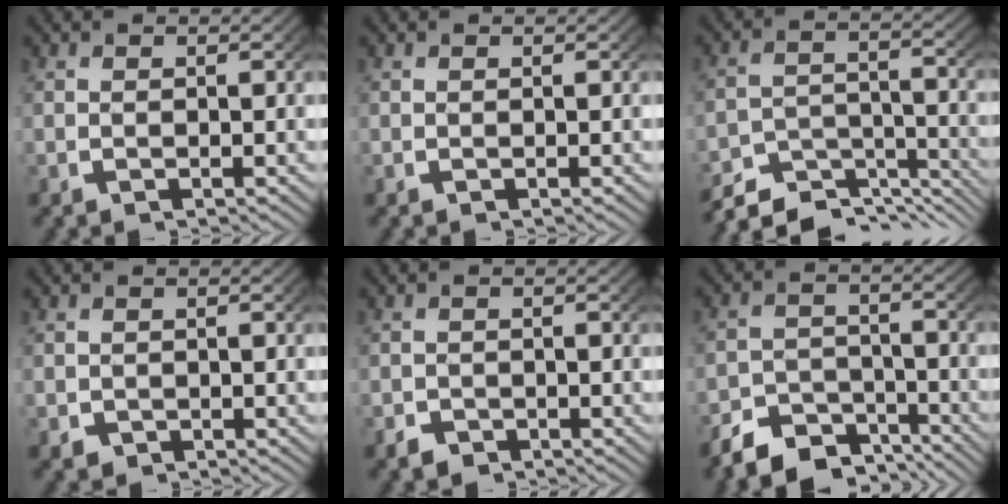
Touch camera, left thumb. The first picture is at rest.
{"total": 0.0}
{"total": 8.6, "force": [-7.6, 2.9, 2.9], "torque": [-0.037, -0.022, -0.123]}
{"total": 1.3, "force": [-0.6, 1.1, 0.2], "torque": [-0.006, -0.007, -0.006]}
{"total": 1.6, "force": [-1.3, 0.9, 0.1], "torque": [-0.003, -0.009, -0.020]}
{"total": 7.0, "force": [-5.5, 3.6, 2.4], "torque": [-0.032, -0.021, -0.094]}